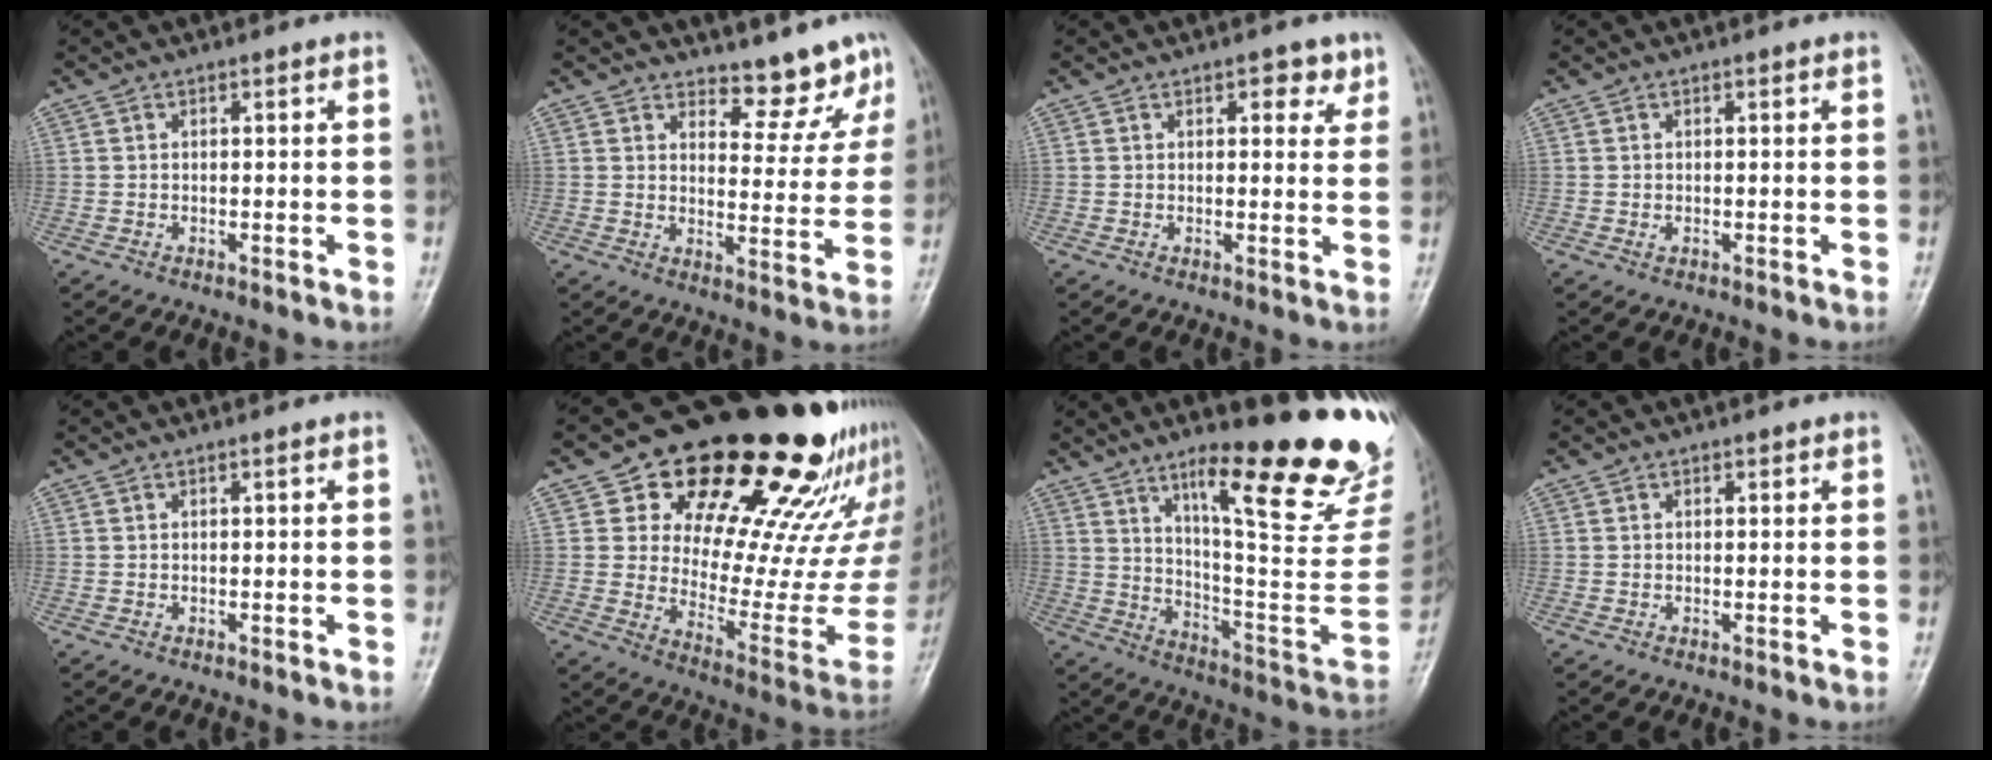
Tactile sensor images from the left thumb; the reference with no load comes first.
{"total": 7.8, "force": [7.0, 3.0, 1.8], "torque": [0.009, -0.065, 0.091]}
{"total": 3.7, "force": [2.1, 2.2, 2.2], "torque": [-0.002, -0.008, 0.022]}
{"total": 0.7, "force": [0.0, 0.6, 0.4], "torque": [-0.005, -0.001, -0.001]}
{"total": 0.0}
{"total": 29.2, "force": [18.9, 12.0, 18.8], "torque": [-0.225, -0.081, 0.271]}
{"total": 26.9, "force": [16.4, 4.6, 20.8], "torque": [-0.268, -0.086, 0.255]}
{"total": 0.6, "force": [0.4, 0.5, 0.2], "torque": [0.004, -0.001, 0.003]}